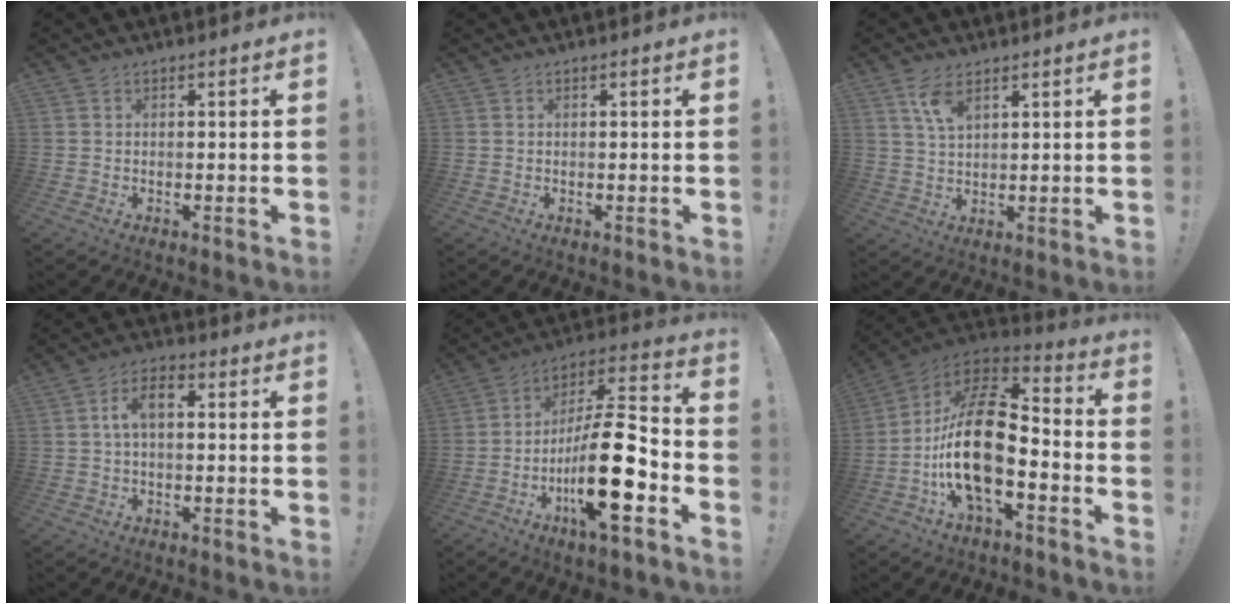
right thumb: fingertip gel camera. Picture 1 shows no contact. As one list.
[{"total": 0.0}, {"total": 5.8, "force": [3.5, 2.5, 4.0], "torque": [-0.078, -0.010, 0.063]}, {"total": 6.4, "force": [0.4, 3.2, 5.5], "torque": [-0.109, 0.013, 0.006]}, {"total": 22.7, "force": [-7.4, 6.7, 20.5], "torque": [-0.369, 0.040, -0.117]}, {"total": 22.1, "force": [-4.2, 10.6, 19.0], "torque": [-0.376, 0.027, -0.069]}]